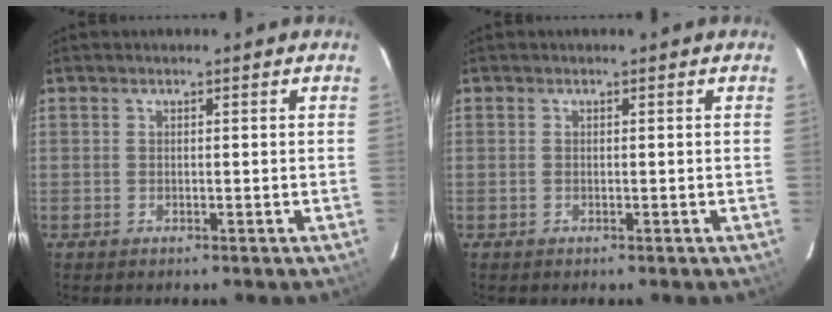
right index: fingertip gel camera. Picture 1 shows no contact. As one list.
[{"total": 0.0}]